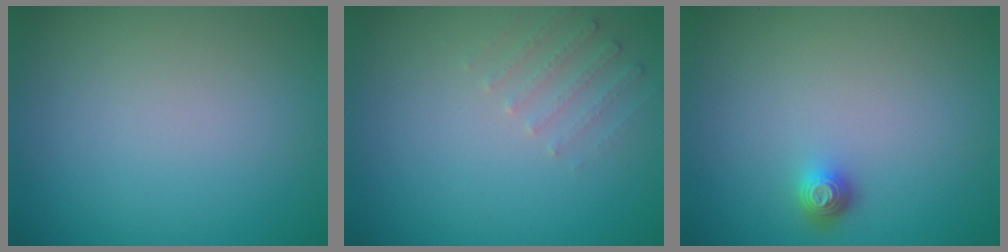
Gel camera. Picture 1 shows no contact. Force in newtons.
{"total": 1.6, "press": 1.6, "slide": 0.4}
{"total": 1.3, "press": 1.1, "slide": 0.8}